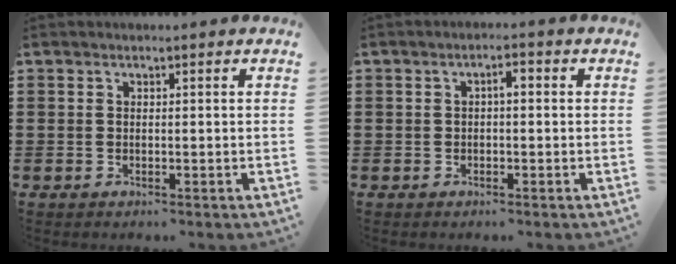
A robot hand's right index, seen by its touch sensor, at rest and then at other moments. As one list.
[{"total": 1.7, "force": [-0.2, 0.6, 1.6], "torque": [-0.031, 0.004, -0.005]}]